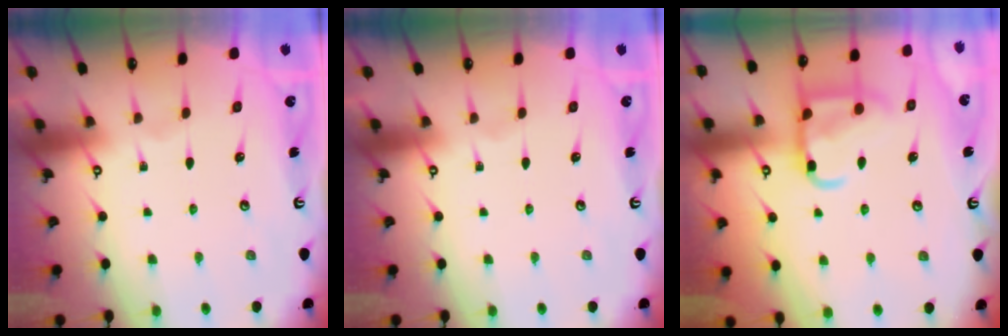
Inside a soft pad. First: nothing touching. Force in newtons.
{"total": 0.0}
{"total": 14.0, "press": 13.9, "slide": 1.4}